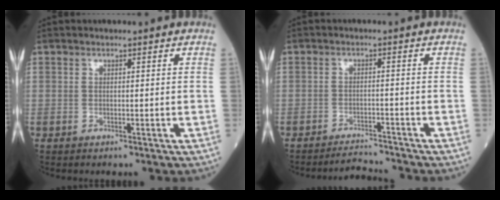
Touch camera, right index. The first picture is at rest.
{"total": 3.5, "force": [-3.4, -0.7, -0.2], "torque": [0.001, -0.012, -0.057]}